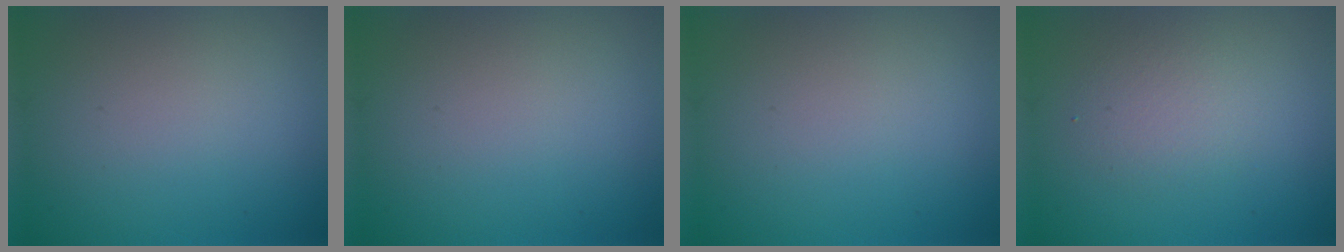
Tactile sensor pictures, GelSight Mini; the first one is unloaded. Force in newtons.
{"total": 0.0}
{"total": 0.0}
{"total": 2.2, "press": 2.2, "slide": 0.3}